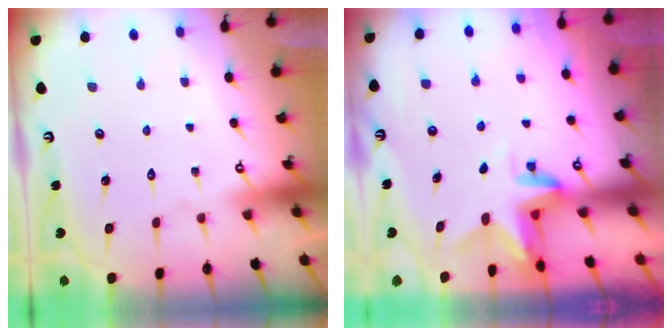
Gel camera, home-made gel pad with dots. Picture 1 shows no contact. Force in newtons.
{"total": 3.1, "press": 3.0, "slide": 0.3}